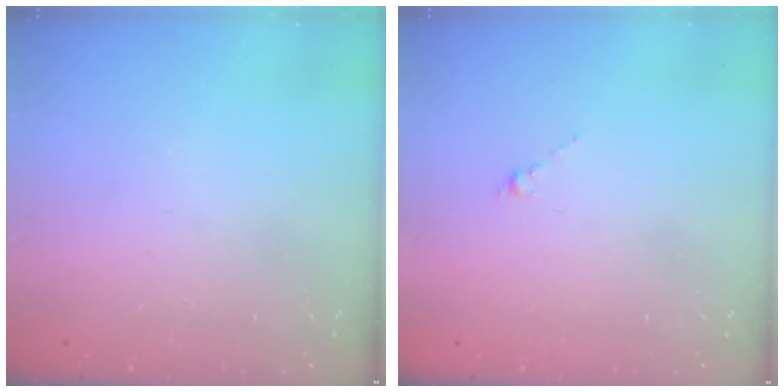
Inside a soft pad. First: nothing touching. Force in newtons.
{"total": 0.0}